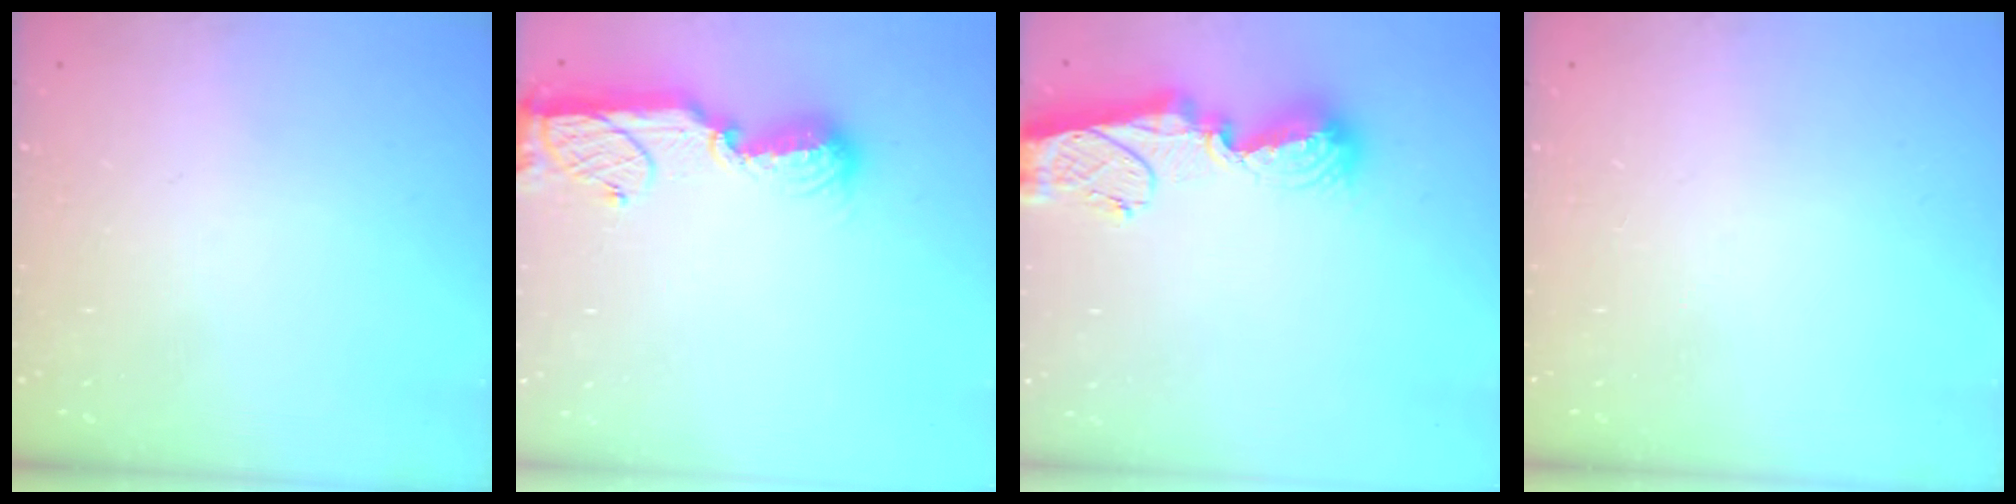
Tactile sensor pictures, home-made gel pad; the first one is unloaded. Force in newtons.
{"total": 11.5, "press": 11.4, "slide": 1.2}
{"total": 11.5, "press": 11.4, "slide": 1.4}
{"total": 0.0}